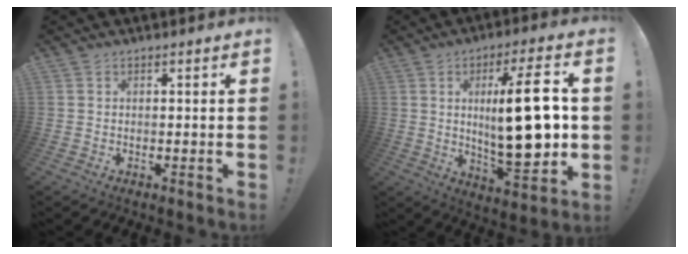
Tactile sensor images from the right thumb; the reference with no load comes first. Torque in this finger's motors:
{"motor_torque": [0.04, 1.18, 0.99, 0.77, 0.24]}